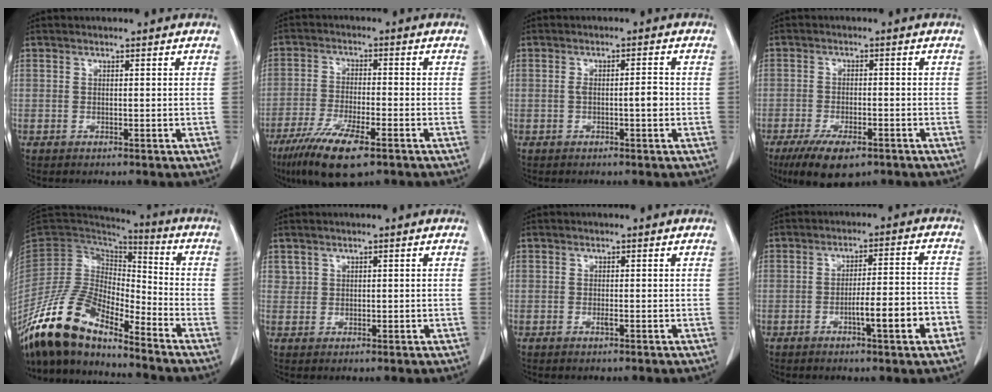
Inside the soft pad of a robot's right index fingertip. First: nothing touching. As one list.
[{"total": 10.3, "force": [-6.4, 2.0, 7.8], "torque": [-0.147, -0.023, -0.109]}, {"total": 2.7, "force": [-0.5, 0.4, 2.6], "torque": [-0.044, 0.003, -0.008]}, {"total": 8.2, "force": [-5.4, 3.1, 5.3], "torque": [-0.091, -0.012, -0.088]}, {"total": 14.6, "force": [-12.3, 4.1, 6.8], "torque": [-0.133, 0.021, -0.237]}, {"total": 1.3, "force": [0.7, 1.0, 0.0], "torque": [0.009, 0.000, 0.012]}, {"total": 0.5, "force": [-0.2, -0.1, 0.5], "torque": [-0.012, -0.003, -0.003]}, {"total": 8.6, "force": [-3.6, 0.6, 7.9], "torque": [-0.115, 0.011, -0.047]}]